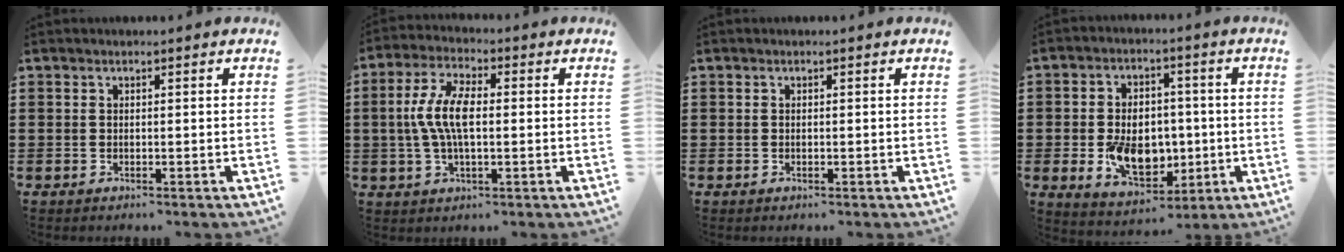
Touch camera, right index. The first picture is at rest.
{"total": 7.9, "force": [-0.1, 2.9, 7.3], "torque": [-0.167, -0.005, -0.011]}
{"total": 0.0}
{"total": 9.4, "force": [-1.5, 6.6, 6.5], "torque": [-0.120, 0.002, -0.027]}